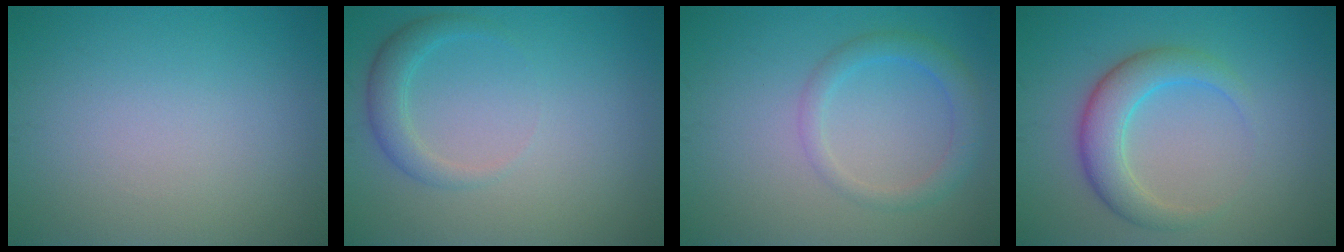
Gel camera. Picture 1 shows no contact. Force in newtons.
{"total": 2.2, "press": 2.2, "slide": 0.2}
{"total": 2.7, "press": 2.7, "slide": 0.1}
{"total": 4.2, "press": 4.2, "slide": 0.1}